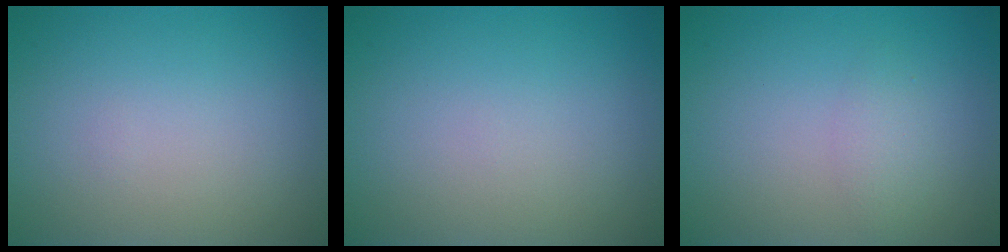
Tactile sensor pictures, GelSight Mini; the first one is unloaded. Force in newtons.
{"total": 0.0}
{"total": 1.4, "press": 1.4, "slide": 0.1}